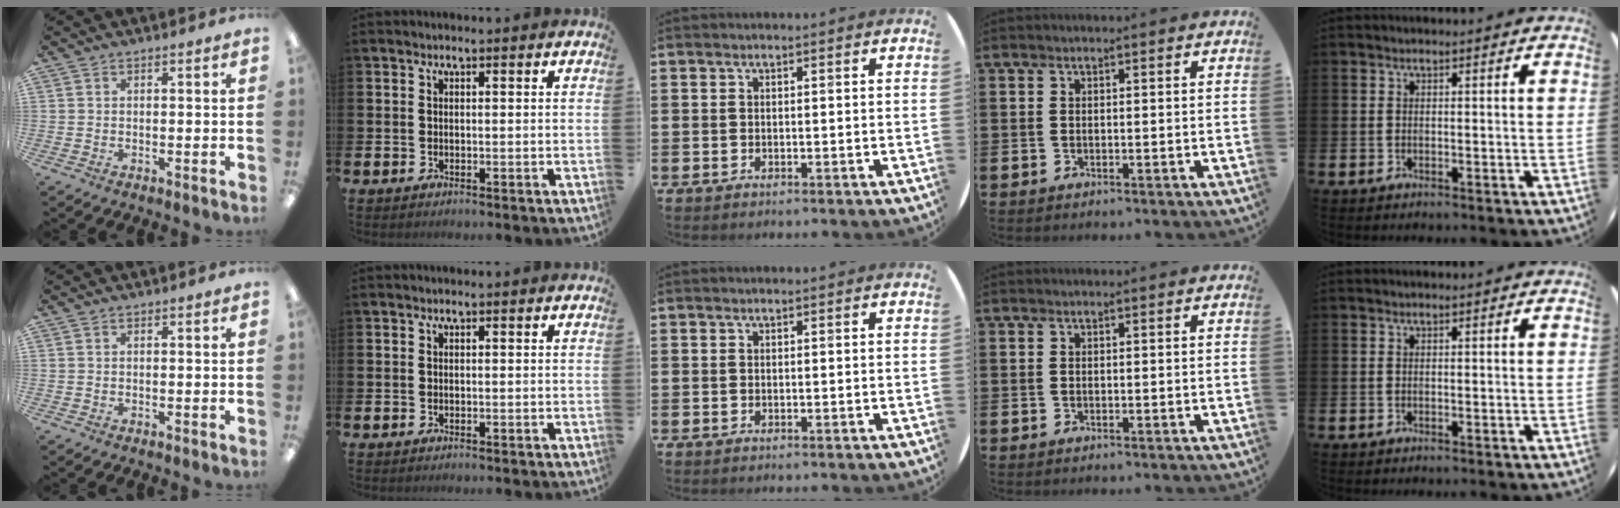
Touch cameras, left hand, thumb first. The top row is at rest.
{}